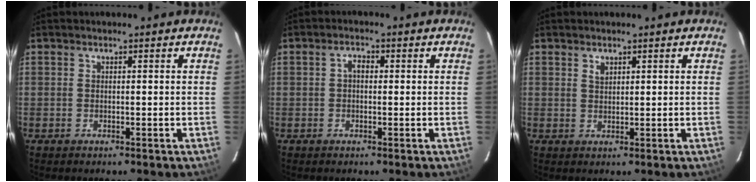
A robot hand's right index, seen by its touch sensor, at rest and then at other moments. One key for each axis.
{"total": 1.9, "fx": 0.1, "fy": 1.2, "fz": 1.5, "tx": -0.027, "ty": 0.010, "tz": -0.001}
{"total": 1.4, "fx": 0.9, "fy": 0.8, "fz": 0.7, "tx": -0.012, "ty": 0.003, "tz": 0.016}